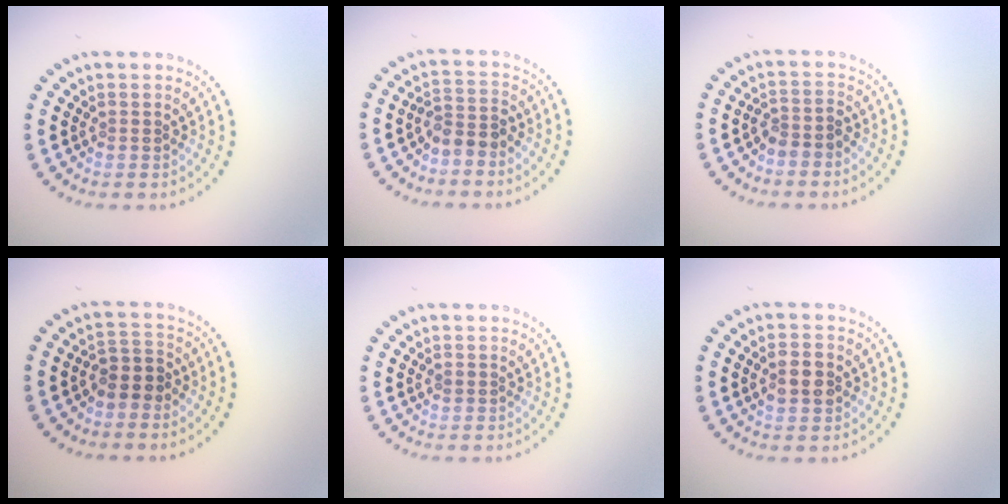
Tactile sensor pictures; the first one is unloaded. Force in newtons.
{"total": 2.2, "press": 1.8, "slide": 1.2}
{"total": 1.8, "press": 1.5, "slide": 1.1}
{"total": 2.3, "press": 1.9, "slide": 1.2}
{"total": 0.5, "press": 0.5, "slide": 0.2}
{"total": 2.5, "press": 2.5, "slide": 0.2}